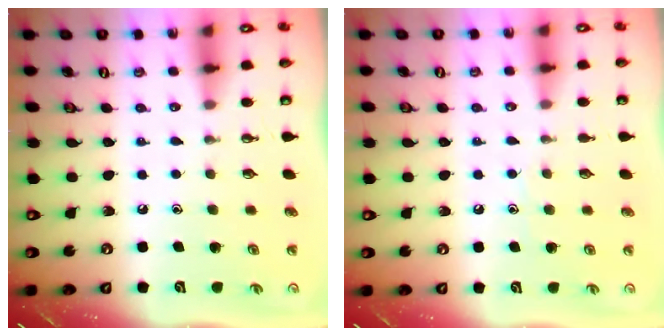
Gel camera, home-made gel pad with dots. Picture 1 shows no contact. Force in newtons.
{"total": 6.1, "press": 6.0, "slide": 0.7}